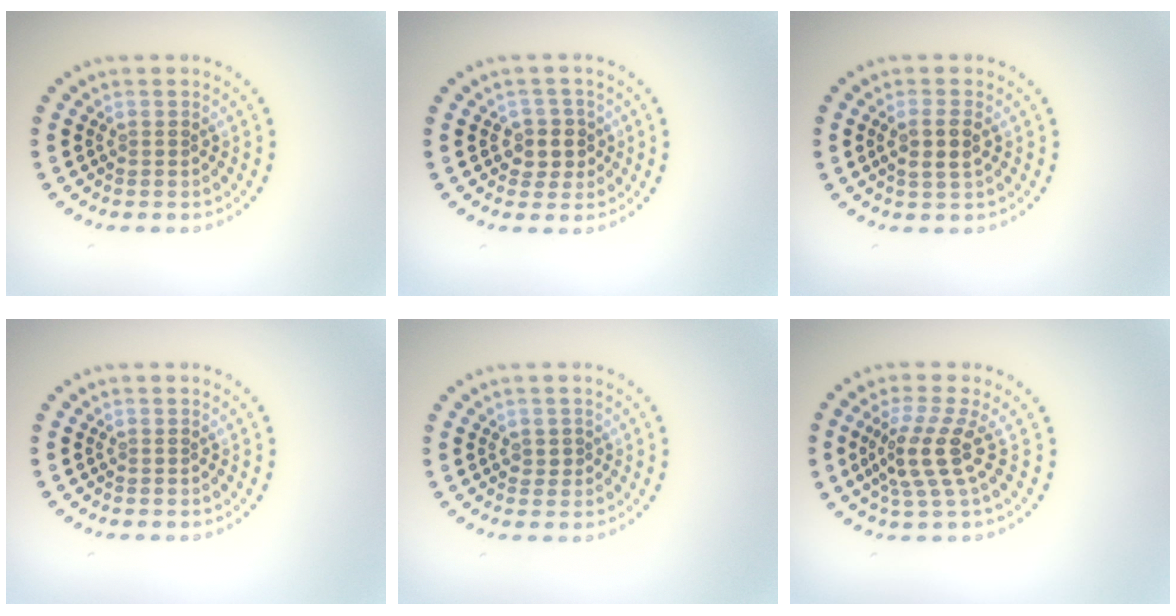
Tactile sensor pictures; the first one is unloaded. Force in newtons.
{"total": 2.3, "press": 2.1, "slide": 1.0}
{"total": 2.3, "press": 2.2, "slide": 0.7}
{"total": 0.0}
{"total": 0.6, "press": 0.5, "slide": 0.3}
{"total": 3.9, "press": 2.9, "slide": 2.6}